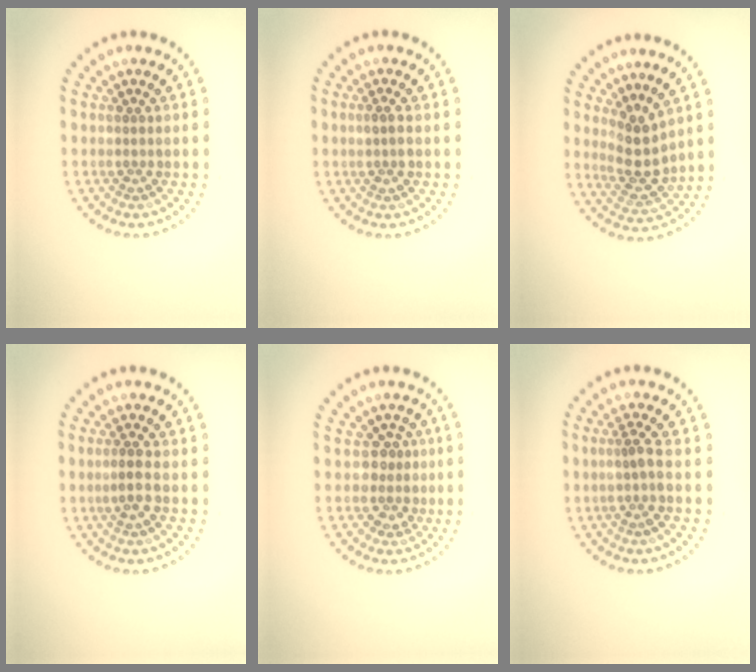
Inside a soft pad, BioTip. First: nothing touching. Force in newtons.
{"total": 1.4, "press": 1.3, "slide": 0.5}
{"total": 3.2, "press": 2.8, "slide": 1.6}
{"total": 1.8, "press": 1.7, "slide": 0.7}
{"total": 2.1, "press": 1.6, "slide": 1.2}
{"total": 1.9, "press": 1.5, "slide": 1.3}